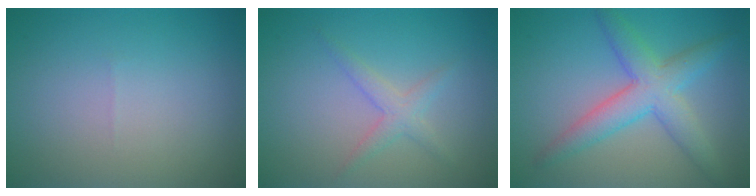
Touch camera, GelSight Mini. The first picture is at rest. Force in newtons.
{"total": 1.9, "press": 1.9, "slide": 0.1}
{"total": 5.0, "press": 5.0, "slide": 0.1}